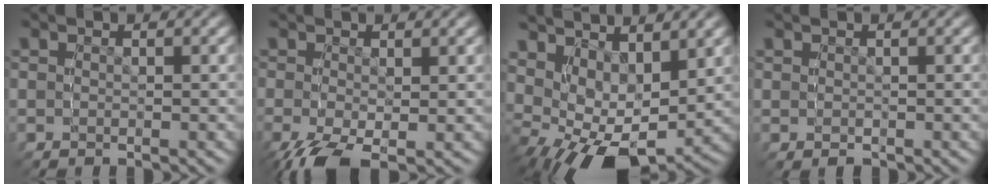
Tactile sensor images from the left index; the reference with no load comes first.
{"total": 0.9, "force": [-0.4, 0.7, -0.4], "torque": [0.012, -0.010, 0.001]}
{"total": 5.9, "force": [2.2, 4.5, 3.1], "torque": [-0.059, 0.015, 0.034]}
{"total": 1.2, "force": [0.4, 1.1, 0.3], "torque": [-0.005, -0.004, 0.010]}